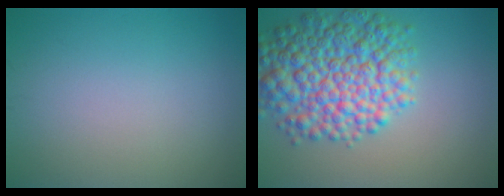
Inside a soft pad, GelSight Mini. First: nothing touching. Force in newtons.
{"total": 9.2, "press": 9.2, "slide": 0.1}